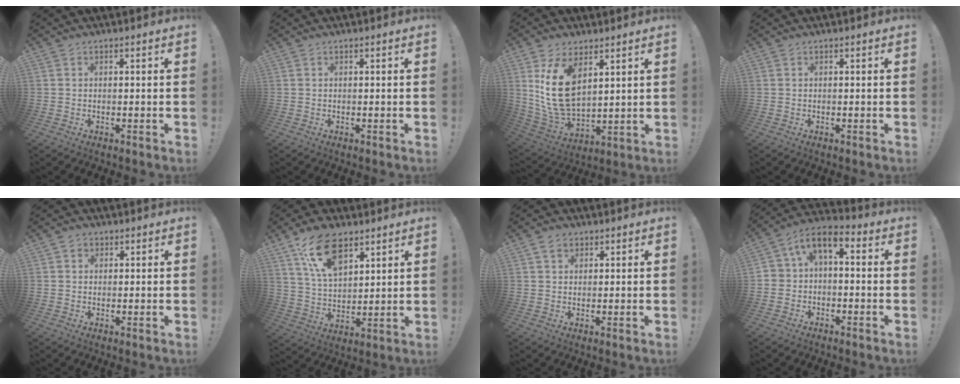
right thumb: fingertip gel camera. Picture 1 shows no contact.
{"total": 0.0}
{"total": 14.8, "force": [5.7, 9.0, 10.3], "torque": [-0.210, -0.033, 0.107]}
{"total": 0.0}
{"total": 1.7, "force": [0.7, 1.5, 0.5], "torque": [-0.011, 0.002, 0.011]}
{"total": 14.3, "force": [9.0, 7.2, 8.6], "torque": [-0.146, -0.035, 0.168]}
{"total": 3.1, "force": [1.6, 2.3, 1.4], "torque": [-0.025, 0.000, 0.030]}
{"total": 5.7, "force": [-0.9, 4.0, 4.0], "torque": [-0.077, 0.014, -0.013]}